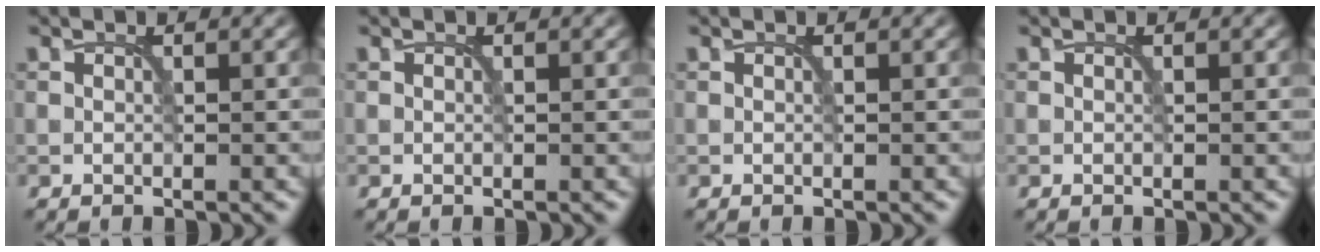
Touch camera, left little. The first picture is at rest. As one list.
[{"total": 0.0}, {"total": 0.0}, {"total": 0.0}]